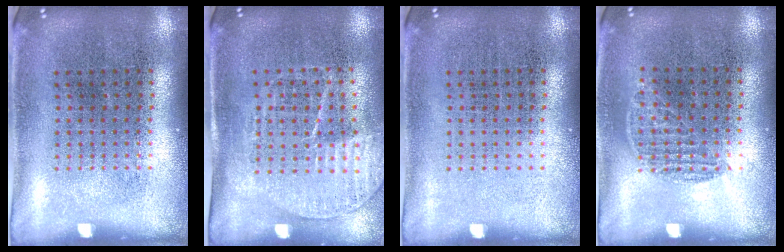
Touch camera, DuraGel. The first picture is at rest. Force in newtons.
{"total": 1.5, "press": 1.3, "slide": 0.8}
{"total": 0.0}
{"total": 0.8, "press": 0.7, "slide": 0.4}